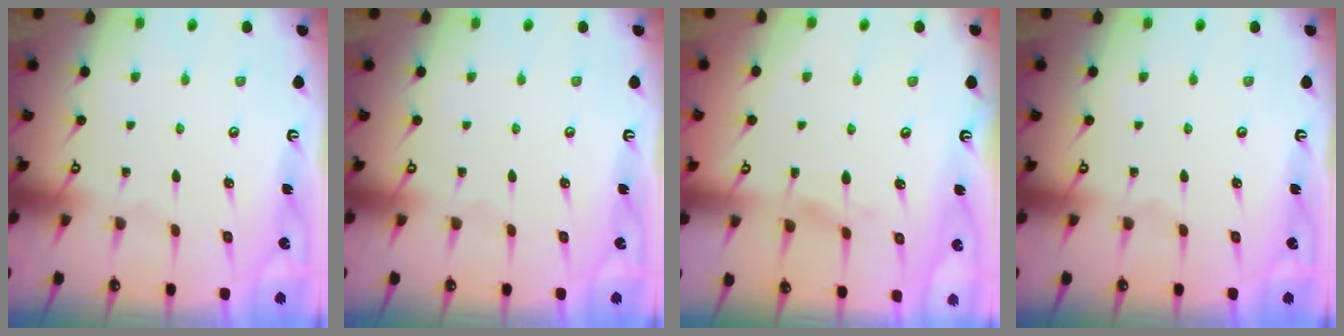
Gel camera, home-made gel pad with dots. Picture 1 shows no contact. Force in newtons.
{"total": 0.0}
{"total": 0.9, "press": 0.6, "slide": 0.7}
{"total": 0.0}